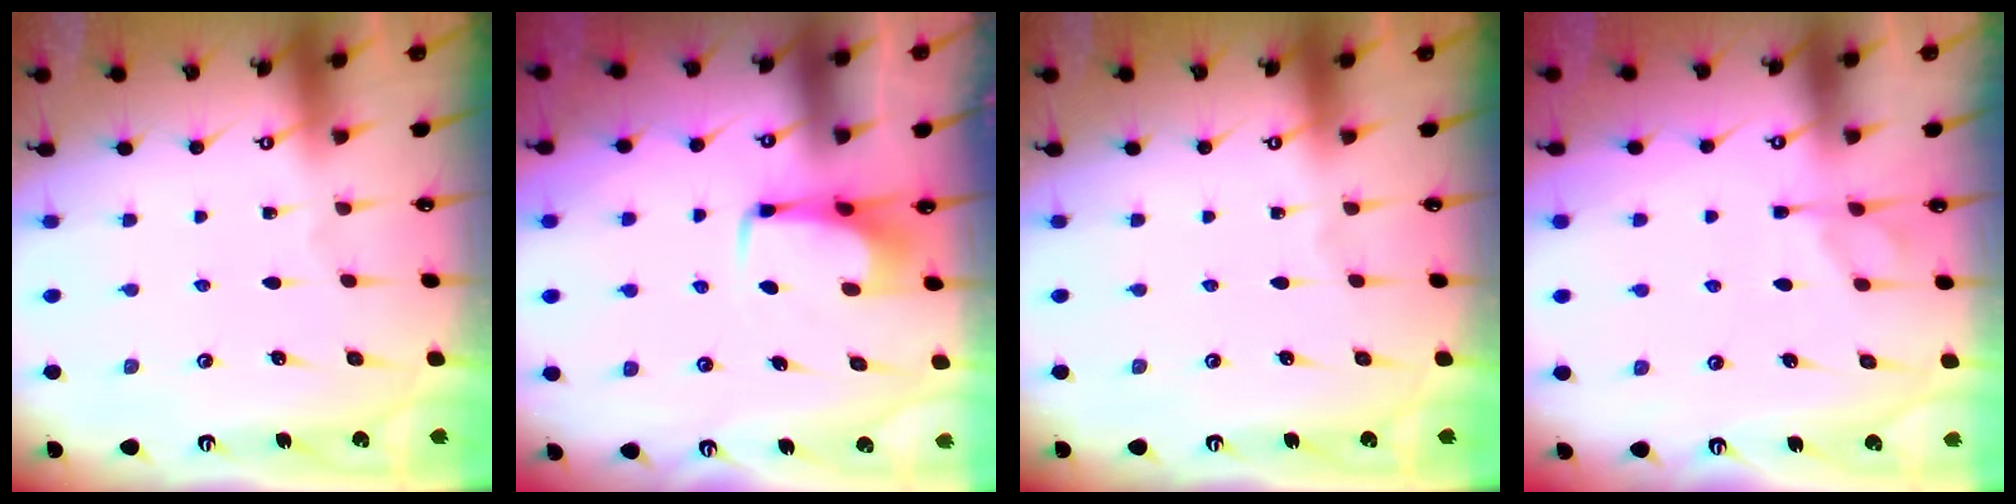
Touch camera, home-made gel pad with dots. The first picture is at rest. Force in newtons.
{"total": 2.9, "press": 2.9, "slide": 0.4}
{"total": 0.0}
{"total": 1.3, "press": 0.4, "slide": 1.2}